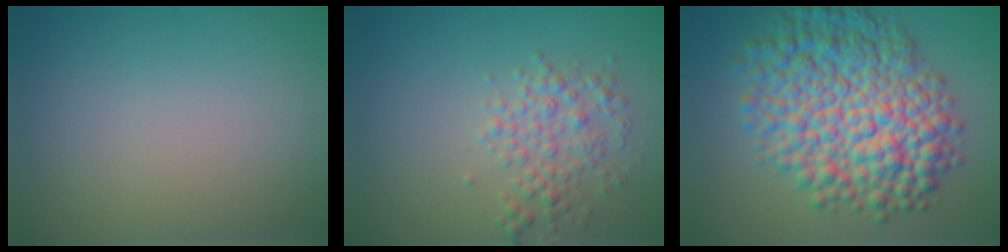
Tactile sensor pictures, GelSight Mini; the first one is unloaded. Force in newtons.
{"total": 2.8, "press": 2.8, "slide": 0.0}
{"total": 10.9, "press": 10.9, "slide": 0.2}